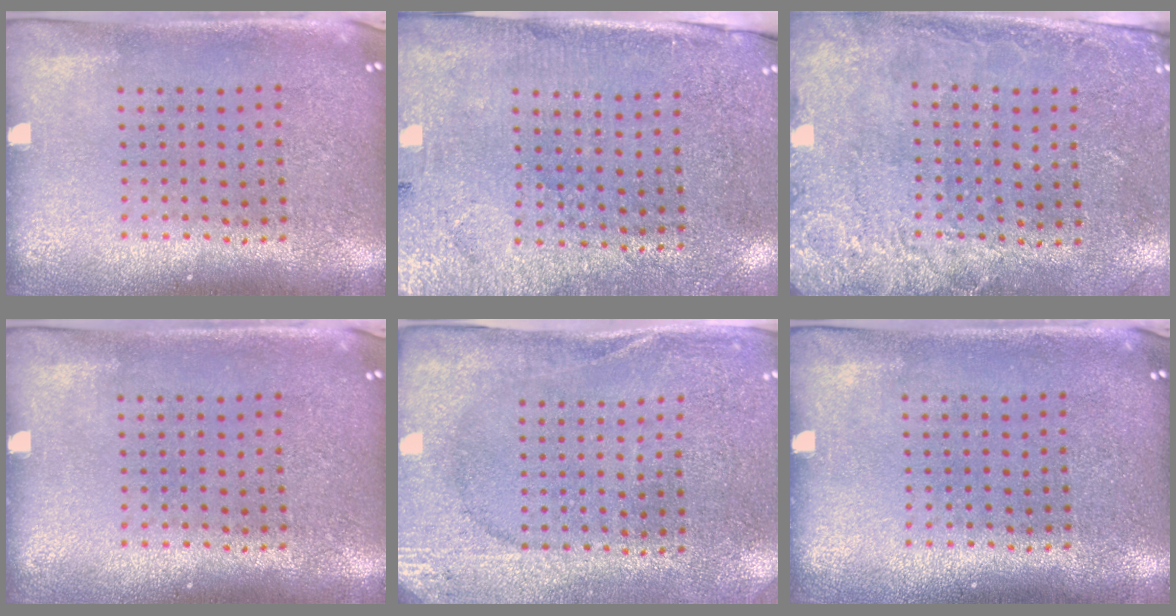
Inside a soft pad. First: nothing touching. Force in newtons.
{"total": 2.7, "press": 2.4, "slide": 1.3}
{"total": 2.6, "press": 2.0, "slide": 1.7}
{"total": 0.0}
{"total": 2.6, "press": 2.5, "slide": 0.7}
{"total": 0.0}